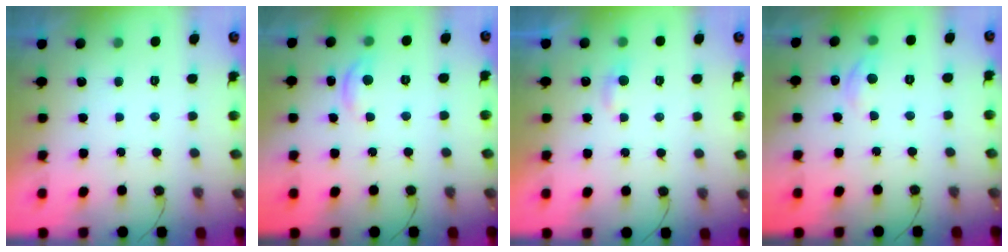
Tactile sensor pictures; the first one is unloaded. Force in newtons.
{"total": 4.6, "press": 4.6, "slide": 0.2}
{"total": 3.6, "press": 3.5, "slide": 0.4}
{"total": 5.2, "press": 5.1, "slide": 0.7}